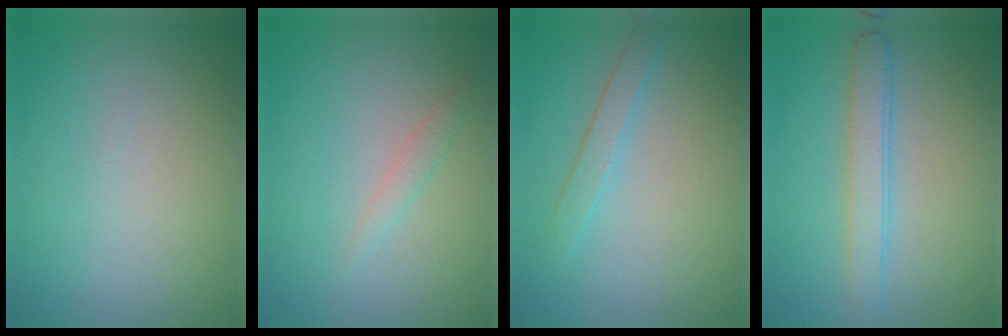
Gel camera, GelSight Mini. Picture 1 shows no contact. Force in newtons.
{"total": 1.1, "press": 1.1, "slide": 0.2}
{"total": 1.7, "press": 1.7, "slide": 0.1}
{"total": 2.9, "press": 2.9, "slide": 0.1}